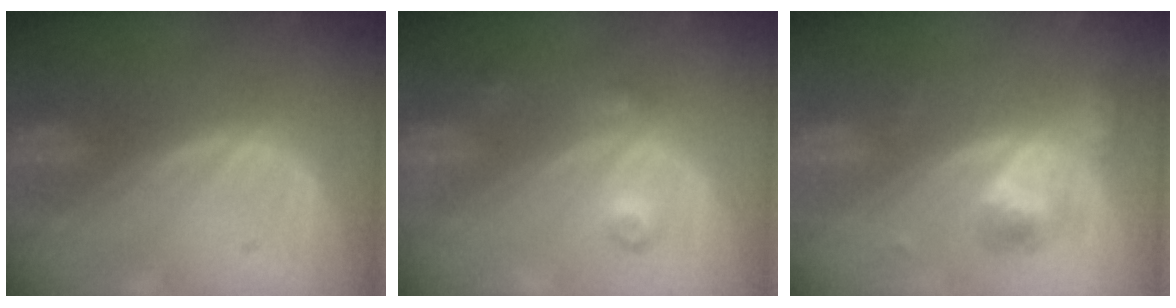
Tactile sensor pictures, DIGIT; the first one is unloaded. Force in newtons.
{"total": 3.5, "press": 3.2, "slide": 1.6}
{"total": 5.1, "press": 4.8, "slide": 1.9}